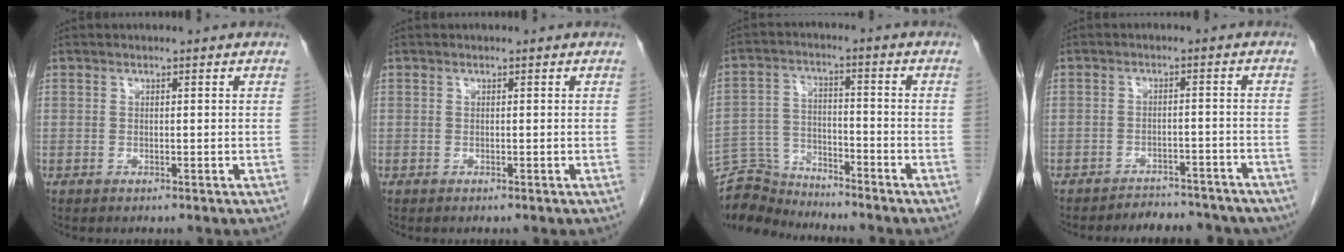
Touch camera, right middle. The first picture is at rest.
{"total": 0.0}
{"total": 8.7, "force": [-8.6, 1.4, -0.1], "torque": [-0.002, 0.006, -0.162]}
{"total": 9.6, "force": [-8.9, 3.2, 2.1], "torque": [-0.021, 0.006, -0.099]}